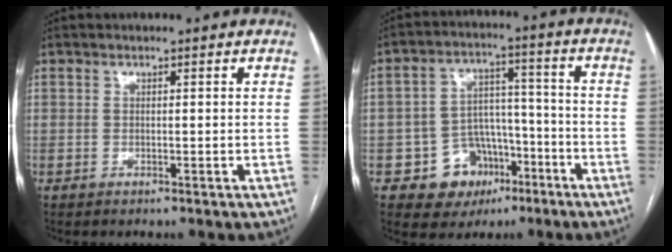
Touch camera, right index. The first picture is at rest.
{"total": 9.6, "force": [-4.6, 7.8, 3.2], "torque": [-0.035, 0.029, -0.062]}